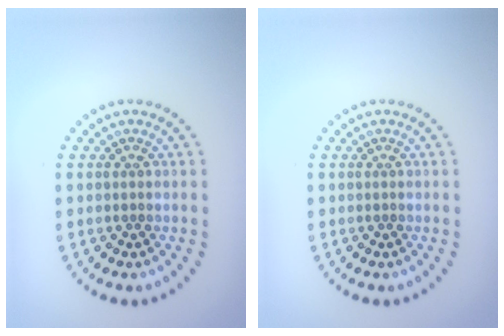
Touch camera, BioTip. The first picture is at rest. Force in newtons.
{"total": 0.0}